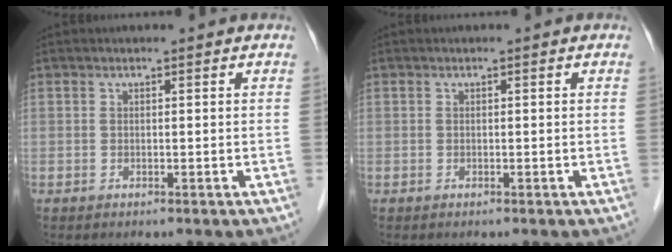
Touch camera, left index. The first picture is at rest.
{"total": 0.0}